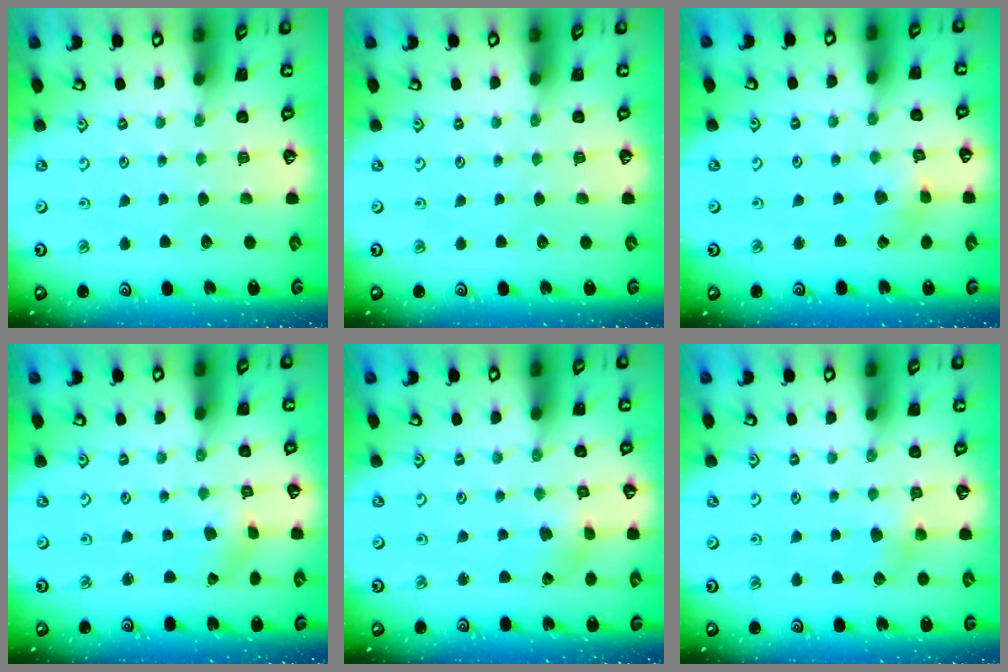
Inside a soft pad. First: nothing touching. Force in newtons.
{"total": 0.0}
{"total": 2.7, "press": 2.7, "slide": 0.2}
{"total": 0.0}
{"total": 2.5, "press": 2.4, "slide": 0.5}
{"total": 6.9, "press": 6.8, "slide": 0.8}